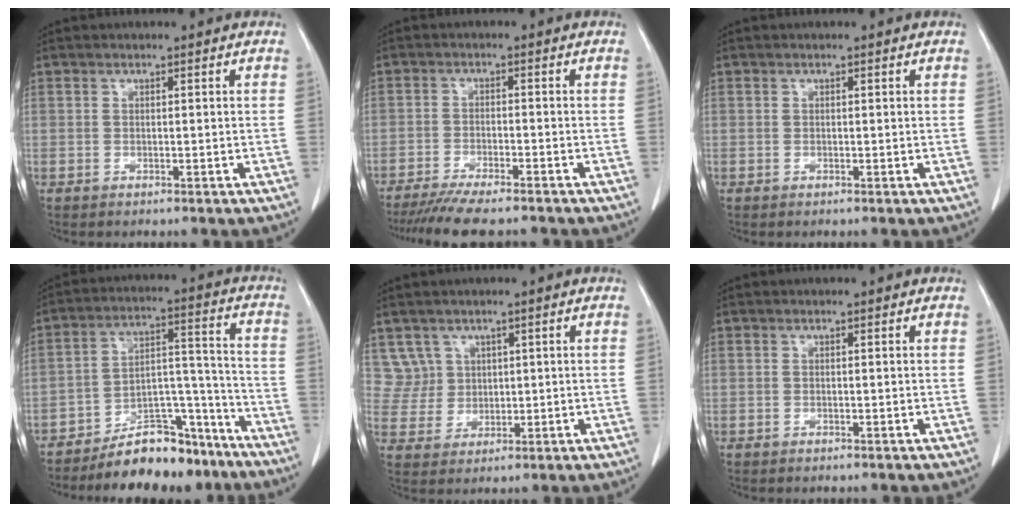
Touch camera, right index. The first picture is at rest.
{"total": 10.4, "force": [-9.0, 1.1, 5.0], "torque": [-0.071, -0.020, -0.139]}
{"total": 0.0}
{"total": 13.1, "force": [-11.3, 4.8, 4.8], "torque": [-0.059, 0.052, -0.182]}
{"total": 4.7, "force": [2.4, 4.1, -0.5], "torque": [0.016, 0.010, 0.054]}
{"total": 0.0}